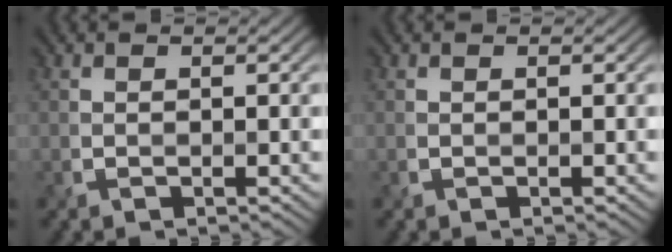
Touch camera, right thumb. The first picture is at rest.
{"total": 0.0}